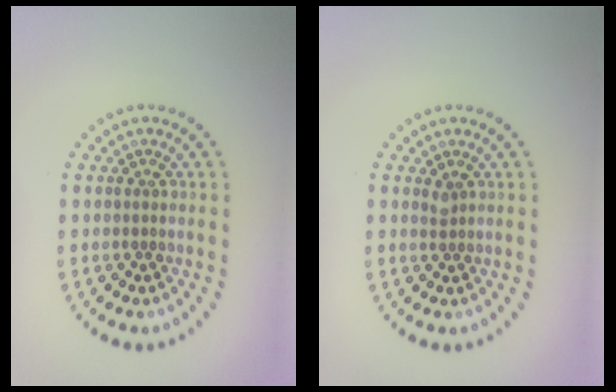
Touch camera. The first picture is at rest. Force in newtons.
{"total": 0.8, "press": 0.6, "slide": 0.6}